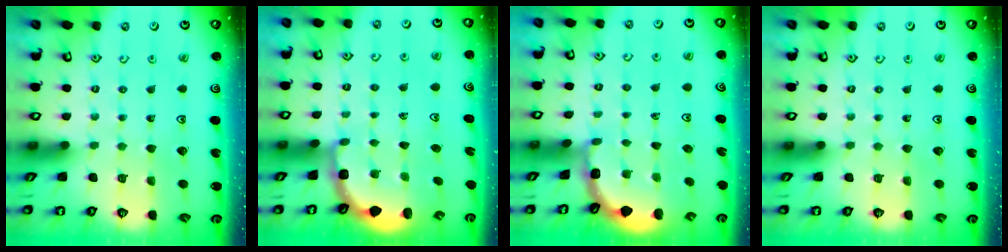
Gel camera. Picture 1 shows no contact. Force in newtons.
{"total": 2.7, "press": 2.4, "slide": 1.4}
{"total": 1.9, "press": 1.9, "slide": 0.2}
{"total": 0.0}